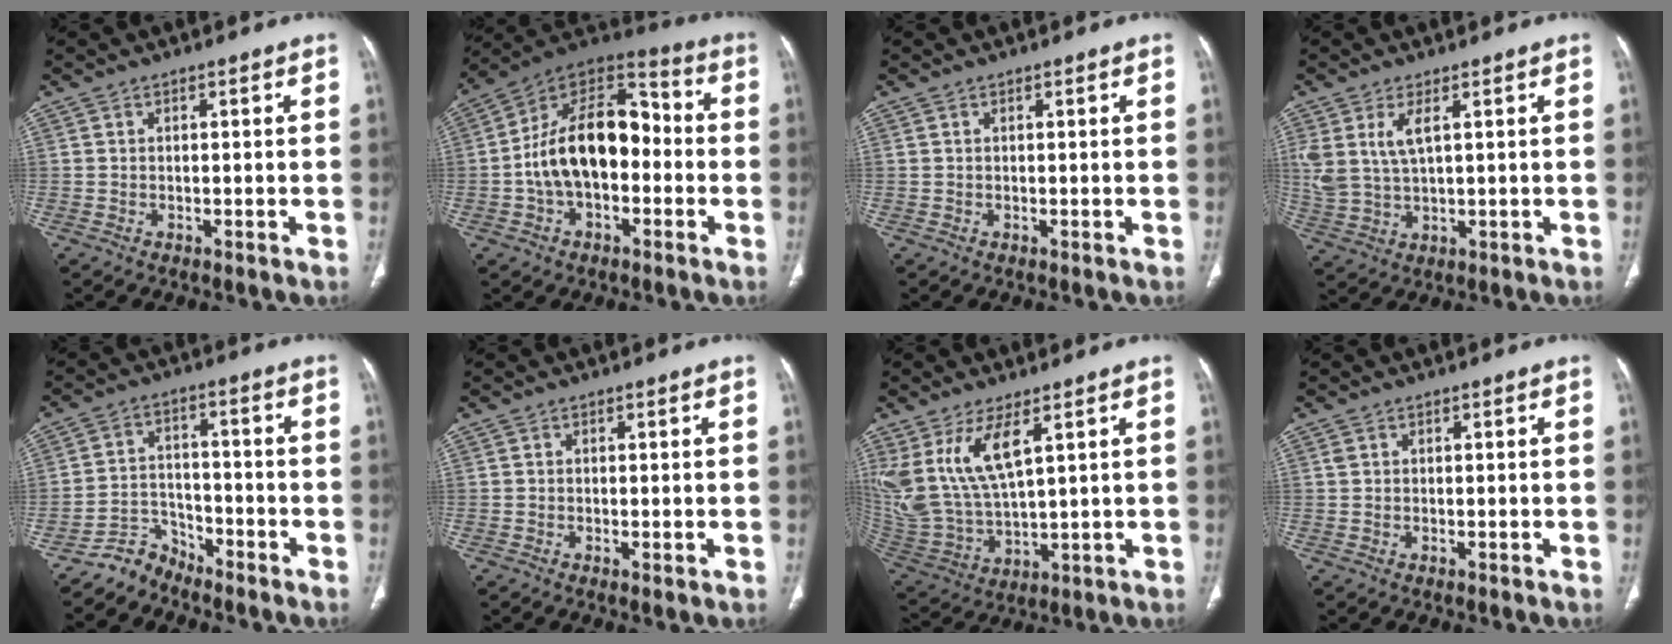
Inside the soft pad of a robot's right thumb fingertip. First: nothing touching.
{"total": 18.8, "force": [-1.9, 11.6, 14.7], "torque": [-0.227, 0.048, -0.039]}
{"total": 0.0}
{"total": 7.0, "force": [2.5, 3.0, 5.8], "torque": [-0.139, -0.008, 0.063]}
{"total": 5.4, "force": [-4.9, 2.3, -0.3], "torque": [0.017, 0.048, -0.096]}
{"total": 0.6, "force": [-0.1, 0.2, 0.6], "torque": [-0.016, -0.004, -0.002]}
{"total": 14.7, "force": [6.5, 5.8, 11.9], "torque": [-0.256, -0.034, 0.150]}
{"total": 0.6, "force": [0.3, 0.5, 0.3], "torque": [-0.005, 0.004, 0.007]}